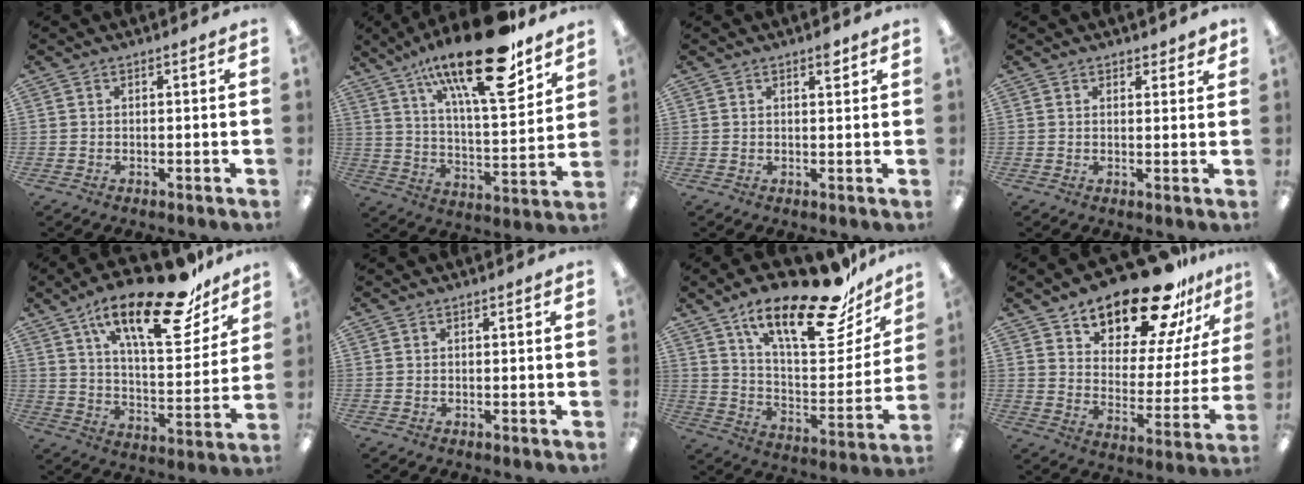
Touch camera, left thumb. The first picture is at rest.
{"total": 24.4, "force": [15.9, 7.2, 17.0], "torque": [-0.270, -0.090, 0.257]}
{"total": 2.4, "force": [1.8, 0.8, 1.5], "torque": [-0.008, -0.009, 0.026]}
{"total": 2.0, "force": [1.7, 0.8, 0.4], "torque": [0.007, -0.009, 0.030]}
{"total": 24.7, "force": [16.1, 8.6, 16.7], "torque": [-0.246, -0.096, 0.261]}
{"total": 0.0}
{"total": 23.7, "force": [17.1, 7.5, 14.5], "torque": [-0.218, -0.107, 0.280]}
{"total": 20.2, "force": [17.0, 7.0, 8.5], "torque": [-0.137, -0.126, 0.291]}